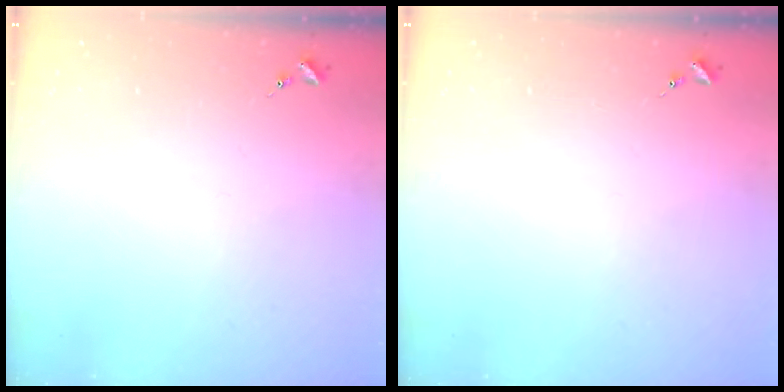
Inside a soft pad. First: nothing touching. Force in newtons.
{"total": 0.0}